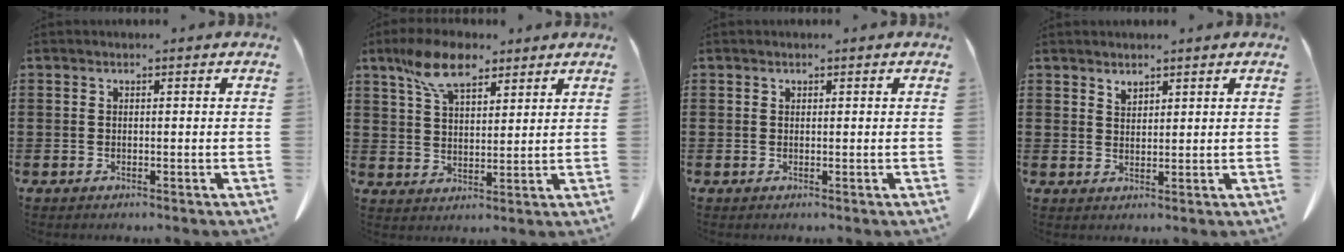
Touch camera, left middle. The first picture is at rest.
{"total": 9.0, "force": [6.2, 3.8, 5.3], "torque": [-0.122, 0.000, 0.118]}
{"total": 0.0}
{"total": 1.7, "force": [1.6, 0.5, 0.3], "torque": [-0.008, -0.003, 0.032]}